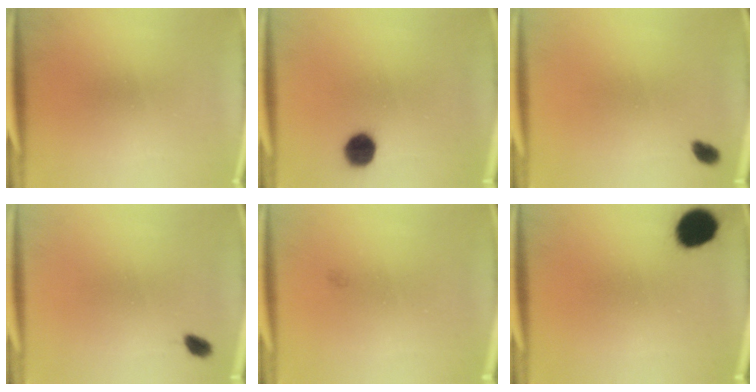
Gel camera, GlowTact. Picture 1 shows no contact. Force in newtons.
{"total": 6.3}
{"total": 1.8}
{"total": 1.9}
{"total": 0.6}
{"total": 6.6}